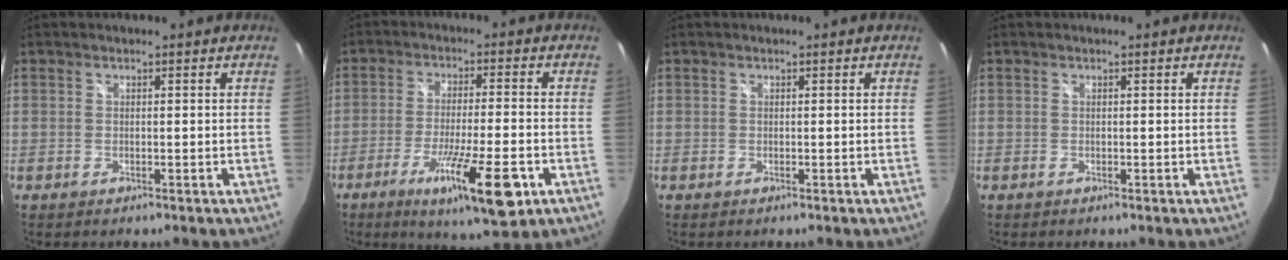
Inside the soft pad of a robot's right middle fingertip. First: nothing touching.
{"total": 14.5, "force": [-6.8, 1.8, 12.6], "torque": [-0.230, -0.045, -0.108]}
{"total": 0.0}
{"total": 0.0}